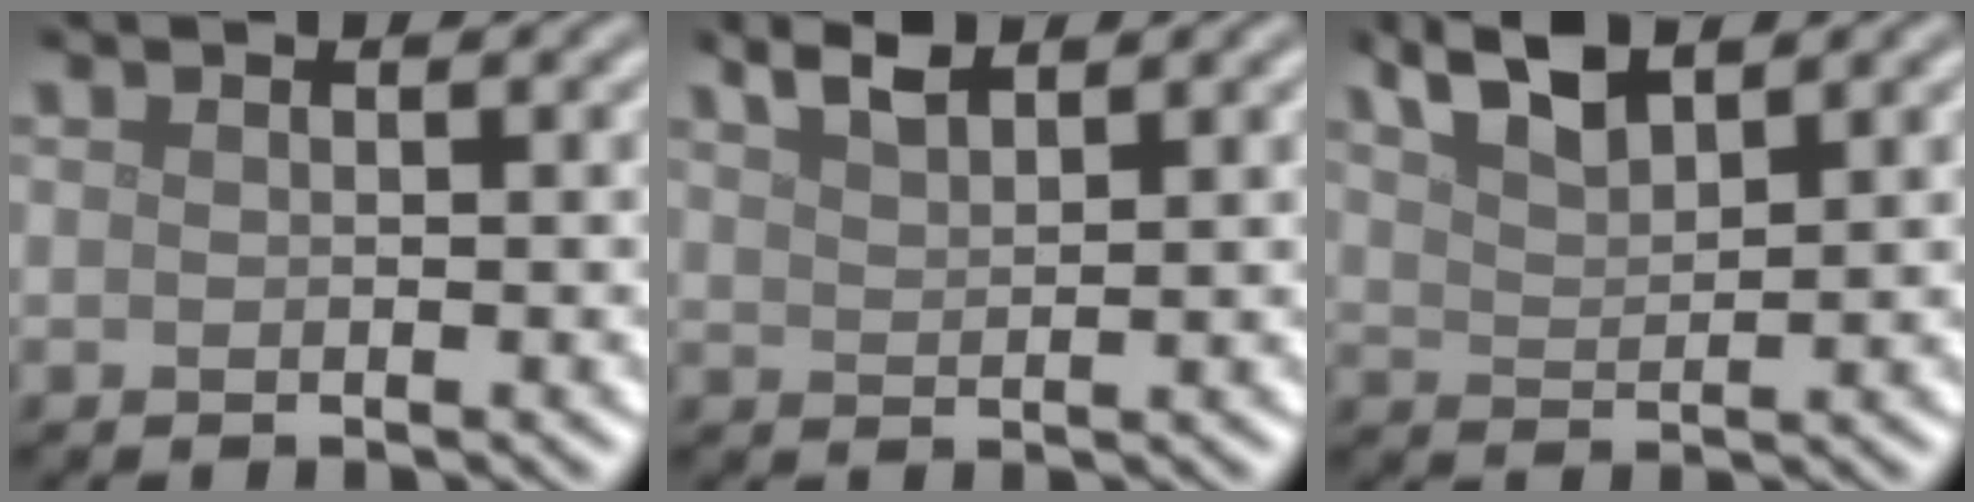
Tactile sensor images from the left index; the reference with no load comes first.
{"total": 2.5, "force": [2.1, 0.5, 1.2], "torque": [-0.021, 0.012, 0.038]}
{"total": 4.0, "force": [3.1, 1.0, 2.3], "torque": [-0.052, 0.008, 0.060]}